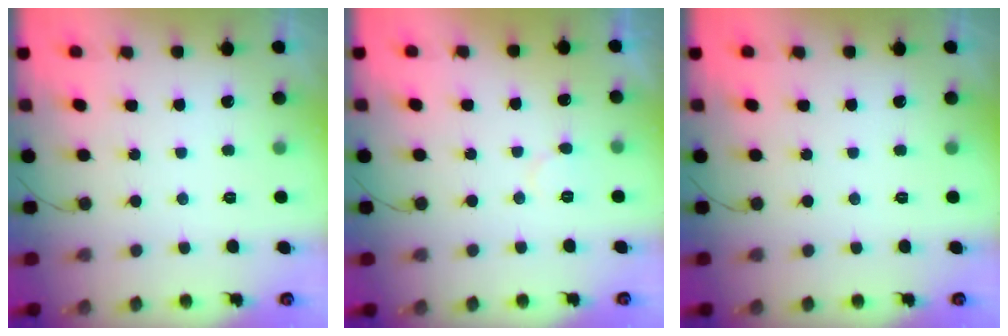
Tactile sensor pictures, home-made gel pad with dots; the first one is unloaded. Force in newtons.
{"total": 4.3, "press": 4.3, "slide": 0.4}
{"total": 0.0}